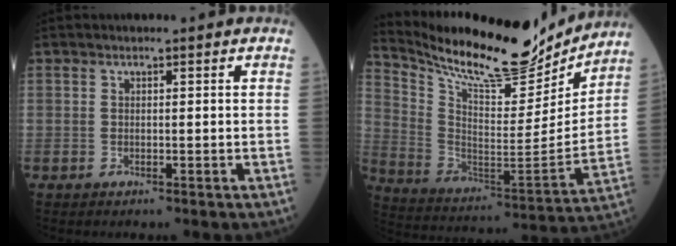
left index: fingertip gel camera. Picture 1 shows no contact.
{"total": 21.5, "force": [19.4, 4.1, 8.3], "torque": [-0.159, -0.043, 0.306]}